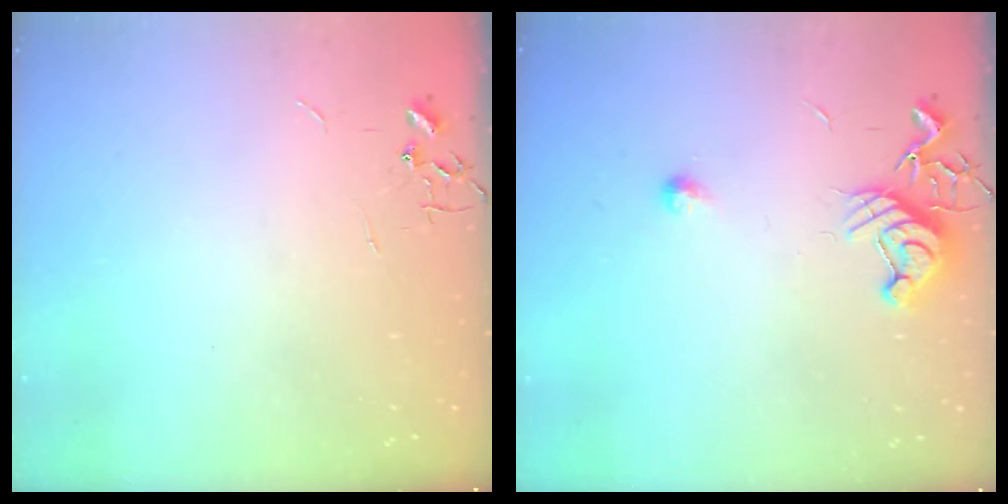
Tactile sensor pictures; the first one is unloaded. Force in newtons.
{"total": 9.8, "press": 9.8, "slide": 1.0}